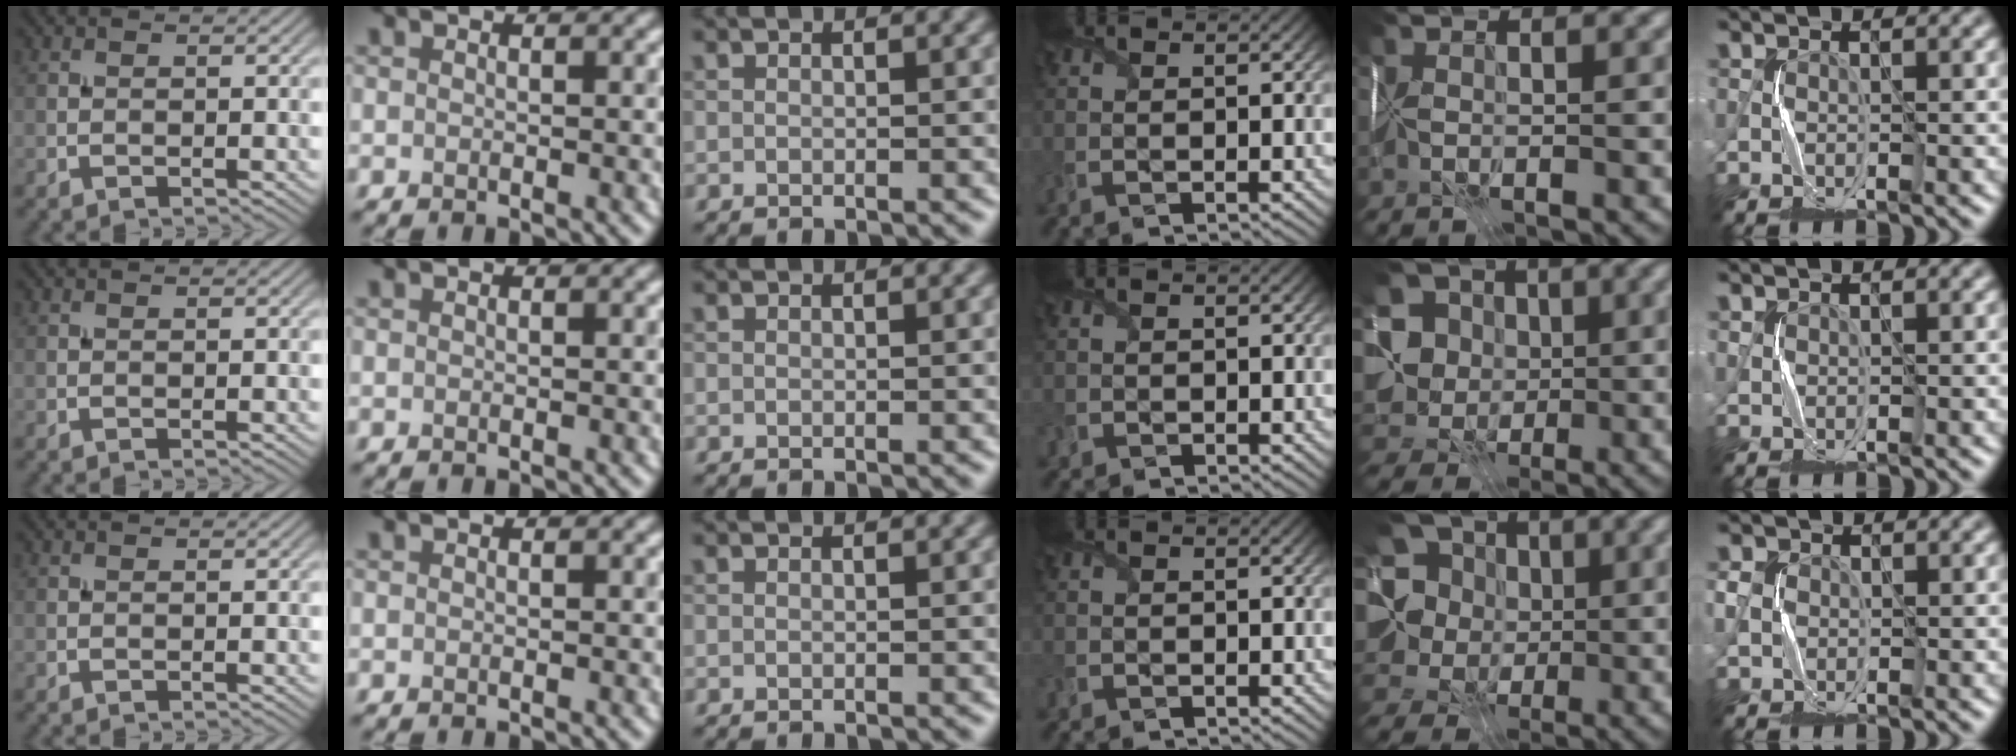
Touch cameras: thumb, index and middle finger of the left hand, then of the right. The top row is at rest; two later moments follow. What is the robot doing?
{"motion": "fold", "object": "shipping label"}